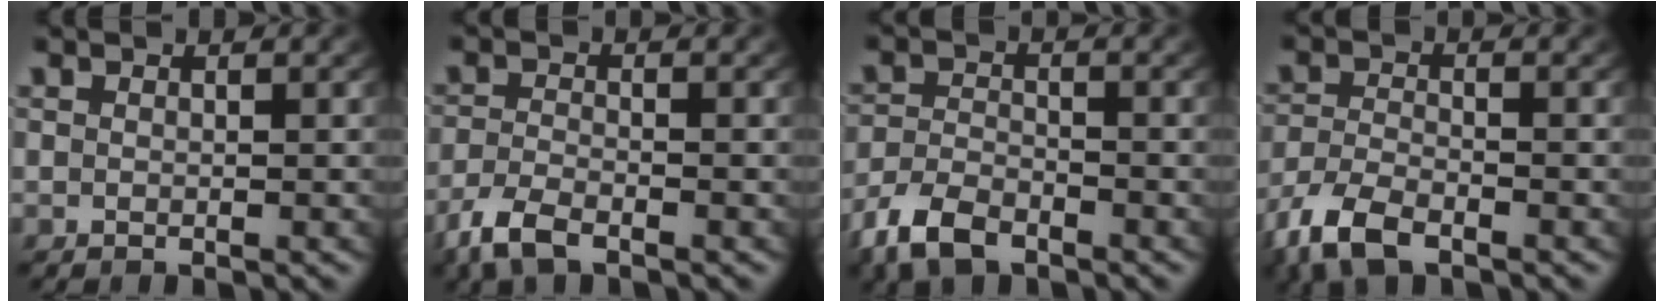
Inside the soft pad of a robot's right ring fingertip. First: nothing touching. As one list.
[{"total": 3.1, "force": [-2.3, 1.1, 1.7], "torque": [-0.040, -0.010, -0.040]}, {"total": 4.7, "force": [-3.4, 2.4, 2.1], "torque": [-0.045, -0.013, -0.055]}, {"total": 4.8, "force": [-3.3, 2.4, 2.6], "torque": [-0.066, -0.017, -0.050]}]